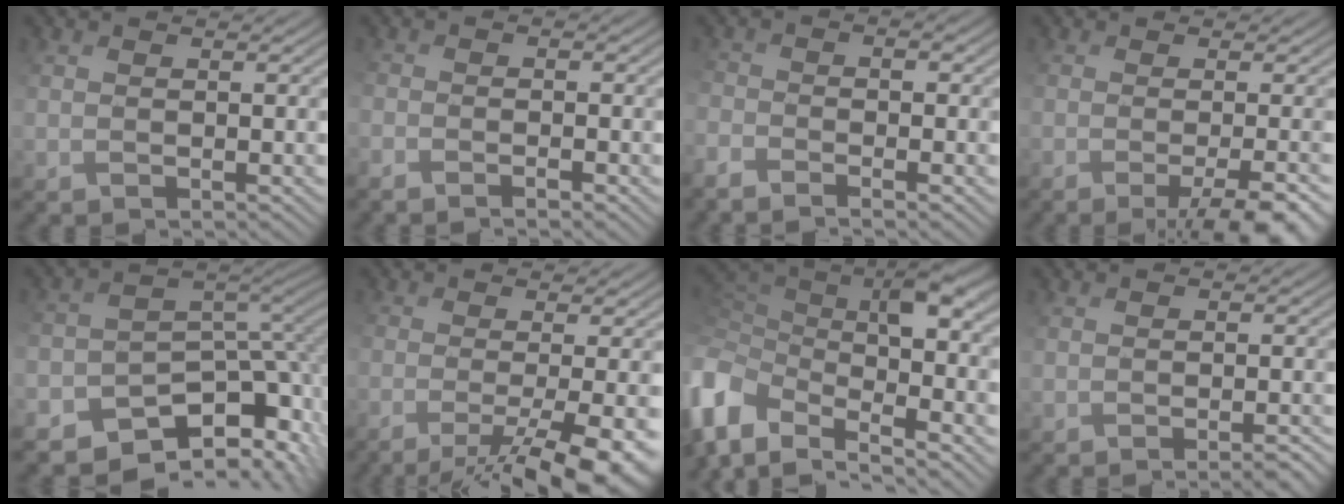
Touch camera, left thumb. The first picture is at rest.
{"total": 3.1, "force": [-2.4, 0.7, 1.8], "torque": [-0.039, -0.006, -0.047]}
{"total": 4.6, "force": [-3.2, 1.3, 2.9], "torque": [-0.068, -0.015, -0.061]}
{"total": 6.8, "force": [-2.6, 1.7, 6.1], "torque": [-0.074, -0.001, -0.038]}
{"total": 11.6, "force": [-7.6, 6.3, 6.3], "torque": [-0.126, -0.017, -0.114]}
{"total": 11.2, "force": [-5.0, 3.0, 9.6], "torque": [-0.131, -0.011, -0.064]}
{"total": 13.1, "force": [-0.7, 8.1, 10.3], "torque": [-0.271, -0.020, 0.007]}
{"total": 1.9, "force": [-1.2, 0.3, 1.5], "torque": [-0.016, 0.003, -0.023]}